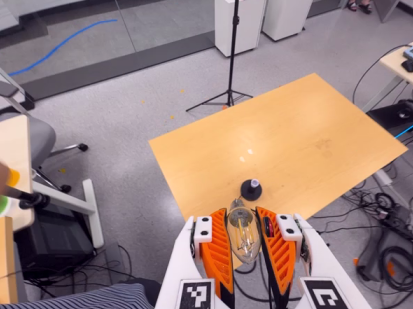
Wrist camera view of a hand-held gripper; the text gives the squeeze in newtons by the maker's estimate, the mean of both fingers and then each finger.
{"total": 21.2, "left": 22.8, "right": 19.6}